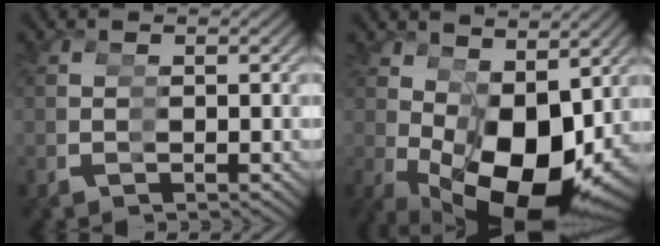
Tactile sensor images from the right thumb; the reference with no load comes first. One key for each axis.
{"total": 14.4, "fx": -2.3, "fy": 8.9, "fz": 11.1, "tx": -0.200, "ty": -0.066, "tz": -0.002}